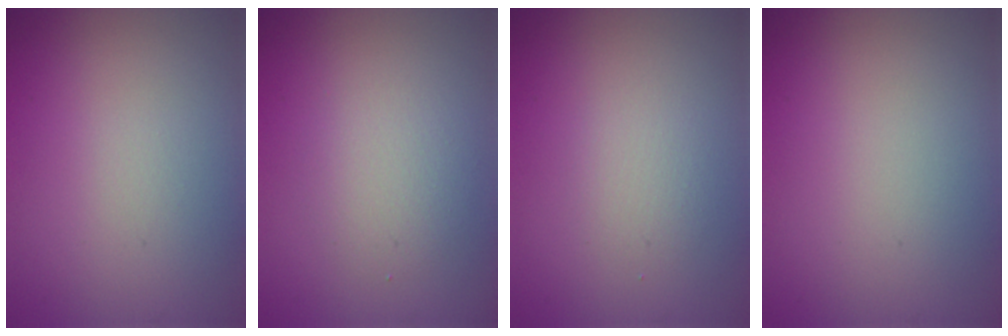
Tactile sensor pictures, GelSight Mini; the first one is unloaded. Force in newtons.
{"total": 2.4, "press": 2.4, "slide": 0.2}
{"total": 1.4, "press": 1.4, "slide": 0.1}
{"total": 0.0}